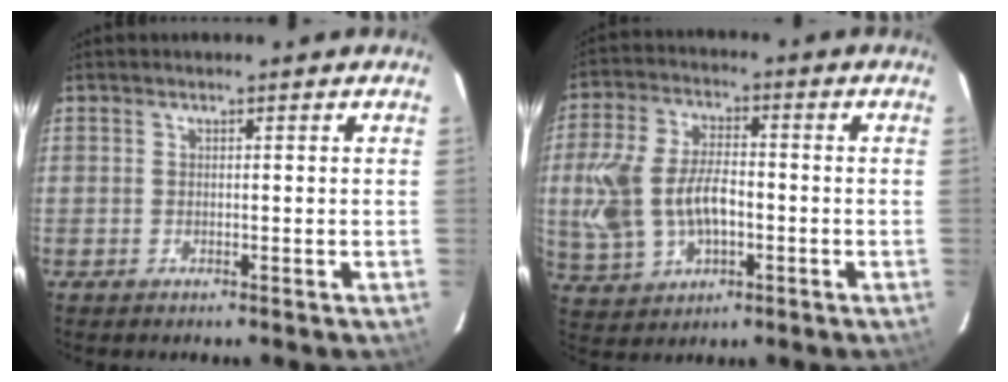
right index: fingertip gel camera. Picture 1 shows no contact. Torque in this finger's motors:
{"motor_torque": [0.49, -0.09, 0.55, 0.18]}